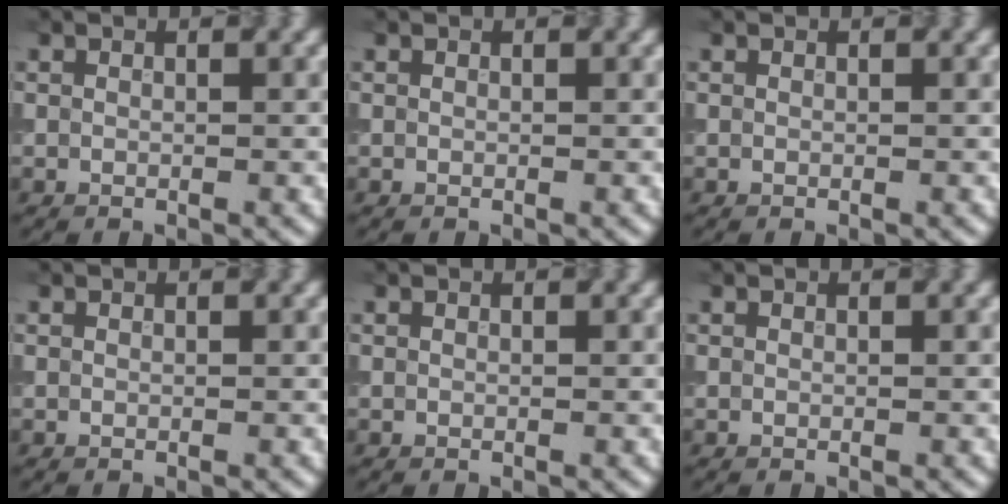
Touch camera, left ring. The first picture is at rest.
{"total": 0.0}
{"total": 0.0}
{"total": 0.0}
{"total": 0.0}
{"total": 0.0}